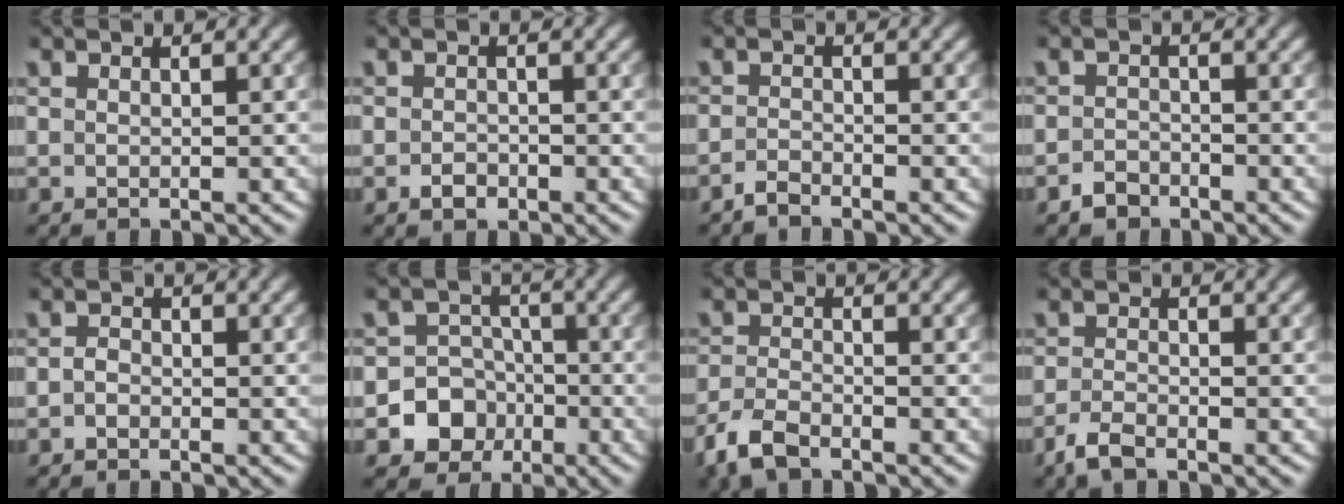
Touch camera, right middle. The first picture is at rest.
{"total": 1.3, "force": [-0.9, 0.7, 0.5], "torque": [-0.012, -0.002, -0.018]}
{"total": 1.3, "force": [-1.2, 0.1, 0.3], "torque": [-0.008, 0.001, -0.028]}
{"total": 1.6, "force": [-1.5, 0.8, 0.2], "torque": [-0.003, 0.003, -0.029]}
{"total": 0.8, "force": [-0.6, 0.5, 0.3], "torque": [-0.010, -0.001, -0.014]}
{"total": 6.6, "force": [-2.9, 5.8, 1.0], "torque": [0.000, -0.004, -0.074]}
{"total": 3.3, "force": [-2.7, 1.0, 1.5], "torque": [-0.038, -0.007, -0.064]}
{"total": 2.2, "force": [-1.9, 0.5, 1.1], "torque": [-0.031, -0.006, -0.043]}